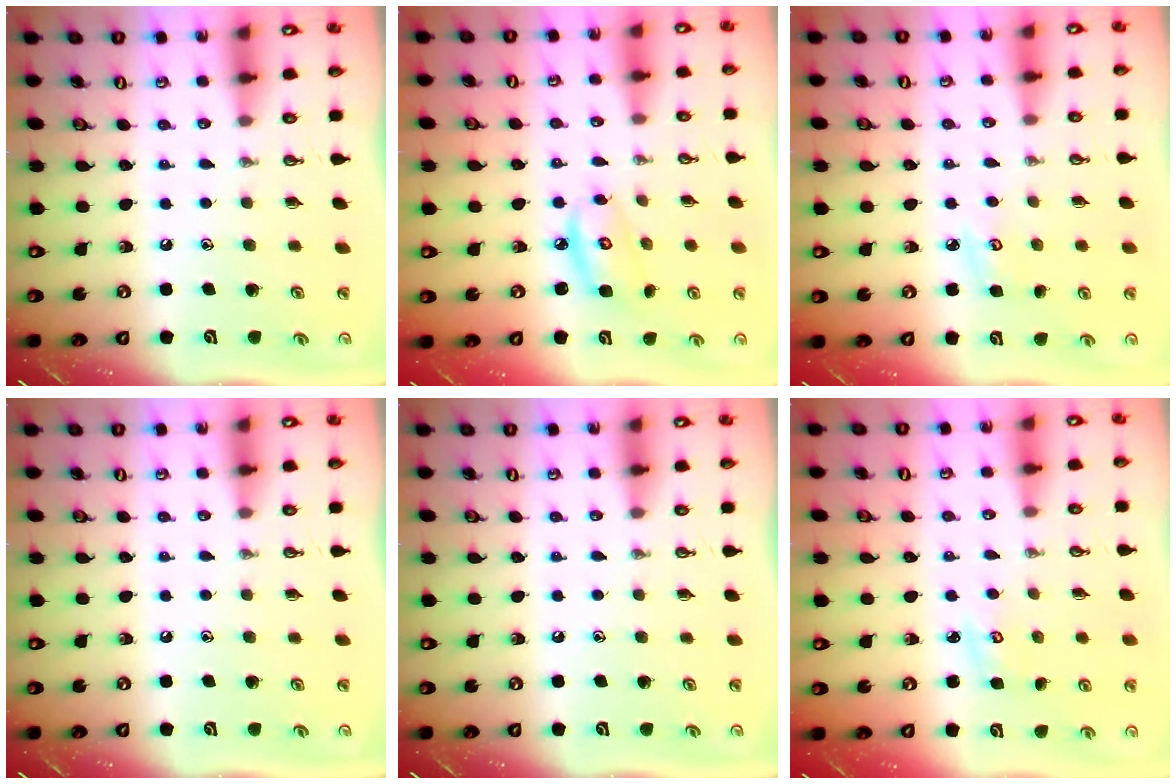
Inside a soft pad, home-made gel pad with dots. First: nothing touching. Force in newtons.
{"total": 6.9, "press": 6.9, "slide": 0.3}
{"total": 3.9, "press": 3.9, "slide": 0.4}
{"total": 0.0}
{"total": 0.0}
{"total": 2.7, "press": 2.7, "slide": 0.3}